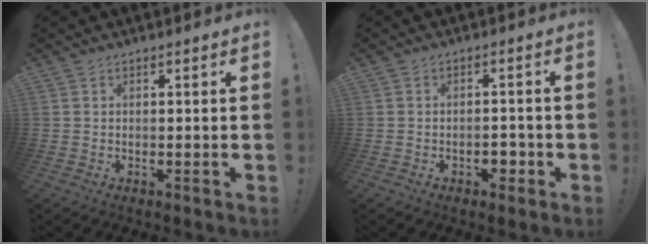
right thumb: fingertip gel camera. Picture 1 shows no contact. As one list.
[{"total": 3.6, "force": [-1.7, 2.5, 1.9], "torque": [-0.015, 0.002, -0.032]}]